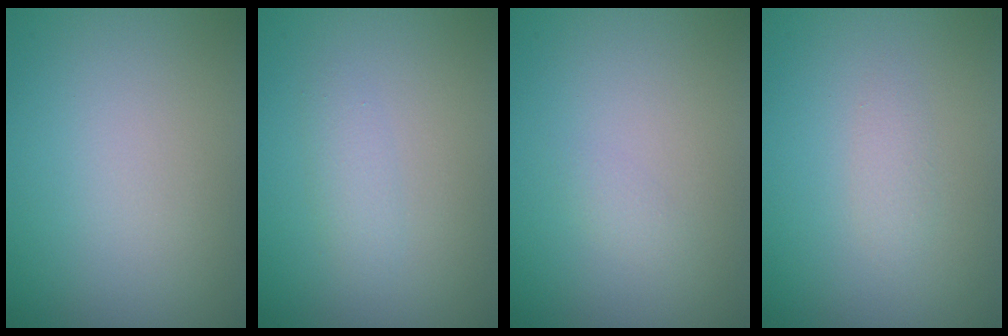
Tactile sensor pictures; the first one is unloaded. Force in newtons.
{"total": 1.3, "press": 1.3, "slide": 0.1}
{"total": 0.7, "press": 0.7, "slide": 0.1}
{"total": 0.9, "press": 0.9, "slide": 0.0}